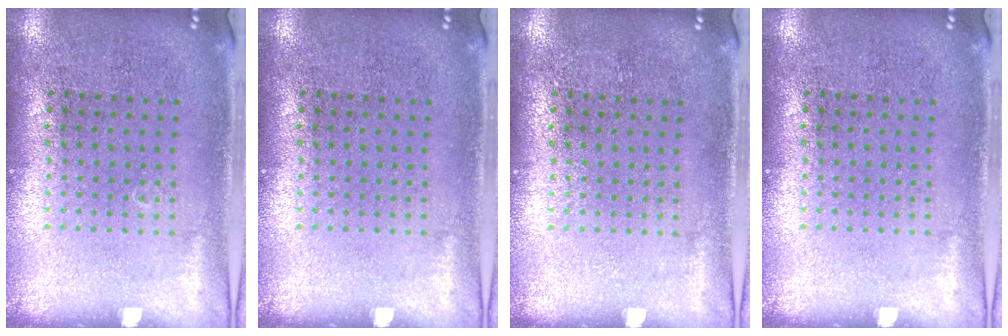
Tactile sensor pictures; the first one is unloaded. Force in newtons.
{"total": 0.0}
{"total": 0.0}
{"total": 0.0}